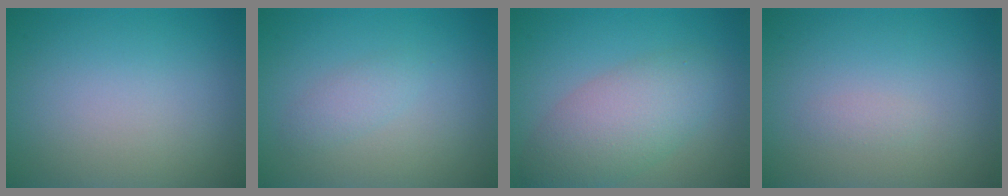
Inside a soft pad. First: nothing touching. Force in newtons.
{"total": 1.3, "press": 1.3, "slide": 0.1}
{"total": 4.4, "press": 4.4, "slide": 0.2}
{"total": 0.6, "press": 0.6, "slide": 0.1}